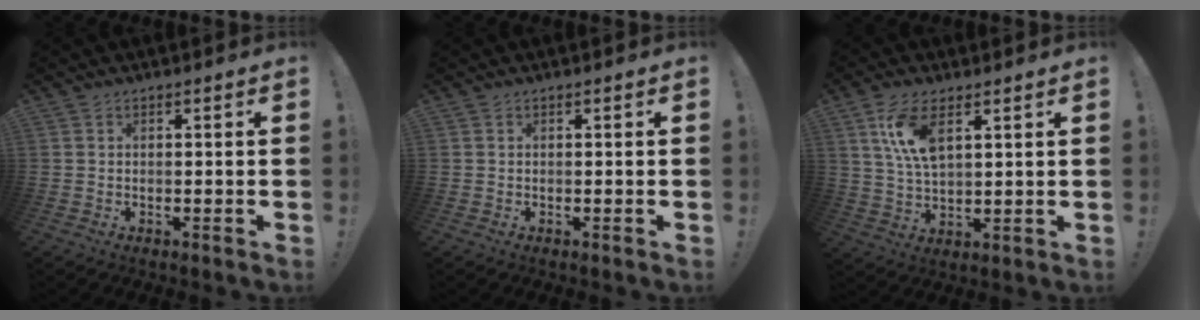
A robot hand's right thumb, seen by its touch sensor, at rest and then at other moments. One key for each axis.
{"total": 0.0}
{"total": 10.1, "fx": 4.7, "fy": 4.6, "fz": 7.7, "tx": -0.157, "ty": -0.011, "tz": 0.084}